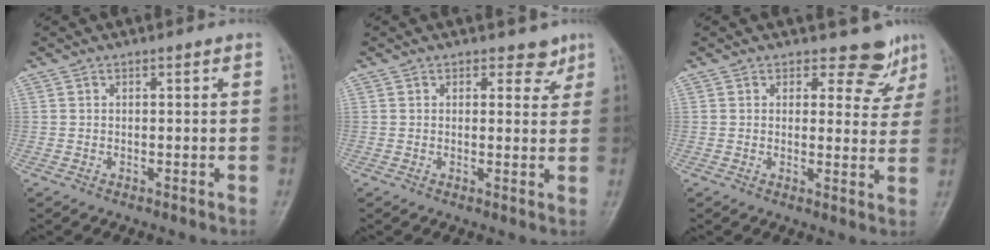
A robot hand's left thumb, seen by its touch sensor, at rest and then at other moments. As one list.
[{"total": 2.8, "force": [2.0, 1.8, 0.9], "torque": [0.012, -0.011, 0.023]}, {"total": 5.5, "force": [4.5, 3.1, 0.8], "torque": [0.019, -0.035, 0.045]}]